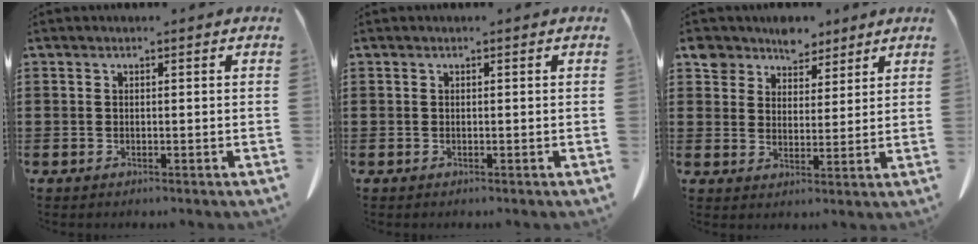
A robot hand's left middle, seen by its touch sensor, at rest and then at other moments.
{"total": 0.0}
{"total": 6.2, "force": [5.2, 3.3, 0.6], "torque": [-0.034, -0.016, 0.099]}